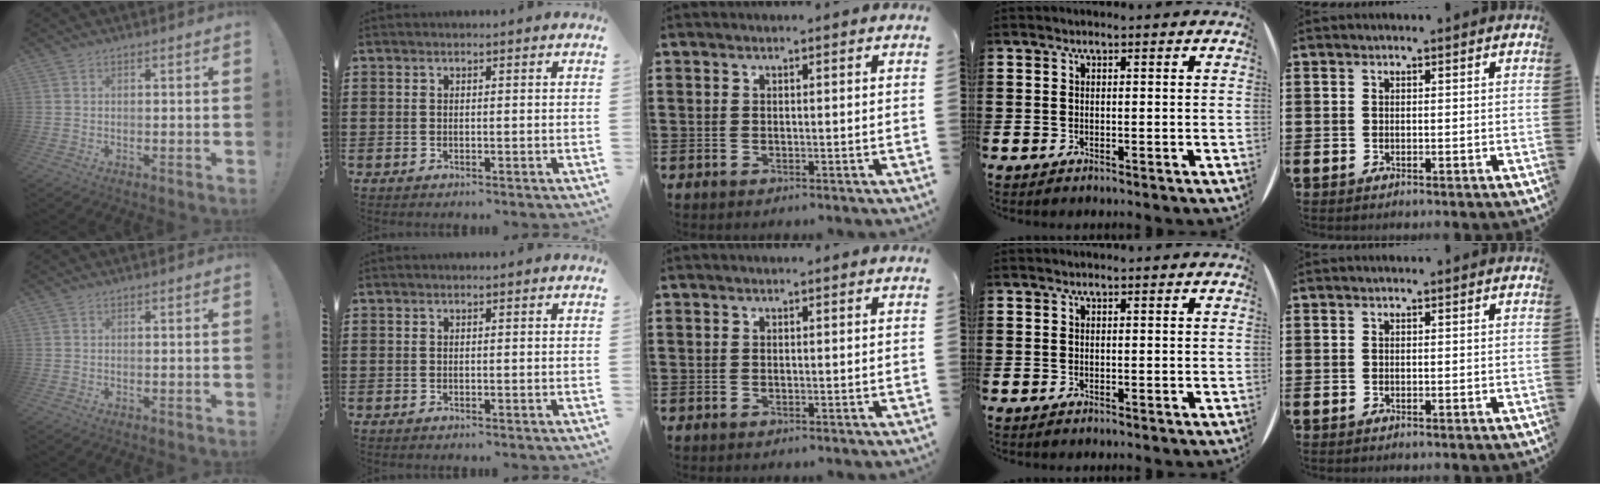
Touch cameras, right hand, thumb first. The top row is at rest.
{}